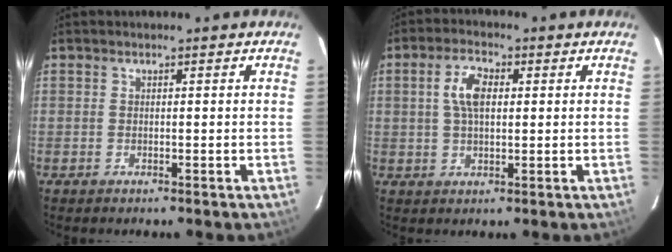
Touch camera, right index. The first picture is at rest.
{"total": 5.6, "force": [1.2, 2.9, 4.7], "torque": [-0.089, 0.012, 0.023]}